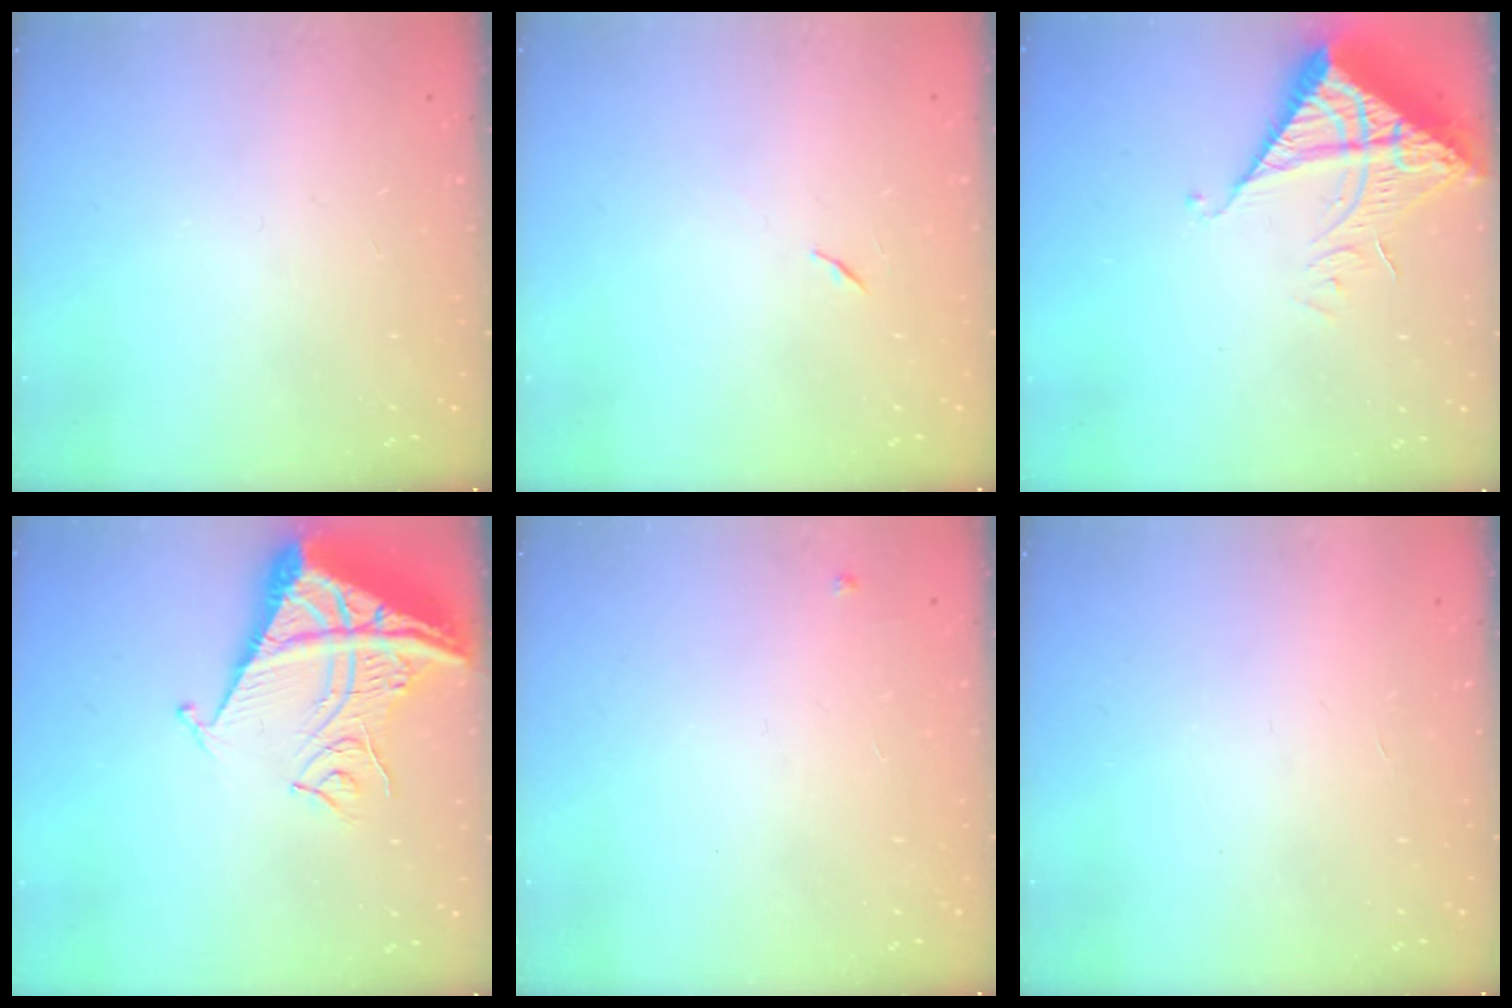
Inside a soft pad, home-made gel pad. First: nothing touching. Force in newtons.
{"total": 5.3, "press": 4.8, "slide": 2.2}
{"total": 9.1, "press": 9.1, "slide": 0.9}
{"total": 11.9, "press": 11.8, "slide": 1.2}
{"total": 3.0, "press": 3.0, "slide": 0.5}
{"total": 1.6, "press": 1.6, "slide": 0.1}